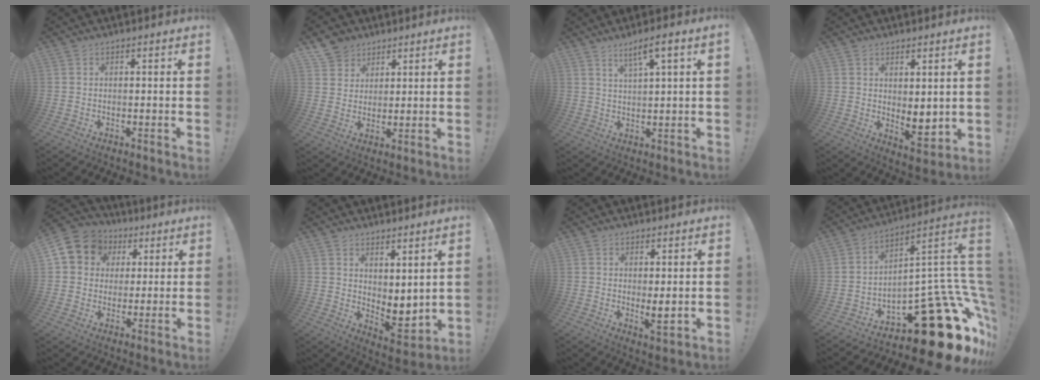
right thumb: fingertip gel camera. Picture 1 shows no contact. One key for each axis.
{"total": 7.2, "fx": 4.8, "fy": 5.3, "fz": 0.8, "tx": -0.017, "ty": -0.036, "tz": 0.097}
{"total": 5.5, "fx": 3.2, "fy": 0.2, "fz": 4.4, "tx": -0.079, "ty": -0.013, "tz": 0.051}
{"total": 6.3, "fx": 1.2, "fy": 3.8, "fz": 4.9, "tx": -0.055, "ty": -0.018, "tz": 0.031}
{"total": 10.0, "fx": 3.3, "fy": 8.9, "fz": 3.4, "tx": -0.045, "ty": -0.014, "tz": 0.067}
{"total": 5.5, "fx": 2.3, "fy": 3.5, "fz": 3.5, "tx": -0.031, "ty": -0.035, "tz": 0.051}
{"total": 4.7, "fx": 0.7, "fy": 1.2, "fz": 4.5, "tx": -0.054, "ty": -0.016, "tz": 0.013}
{"total": 24.4, "fx": -12.5, "fy": 8.8, "fz": 19.0, "tx": -0.205, "ty": 0.048, "tz": -0.193}